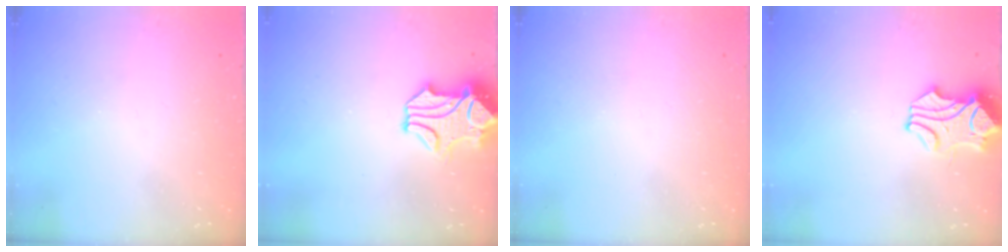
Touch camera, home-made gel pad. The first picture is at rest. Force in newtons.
{"total": 1.5, "press": 0.9, "slide": 1.2}
{"total": 0.0}
{"total": 1.1, "press": 0.6, "slide": 0.9}